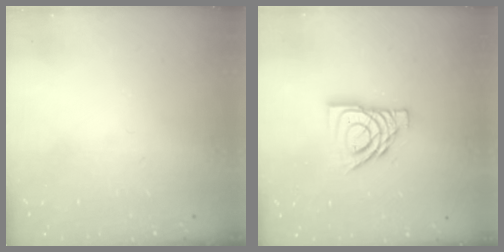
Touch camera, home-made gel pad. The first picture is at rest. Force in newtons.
{"total": 12.9, "press": 12.8, "slide": 1.6}